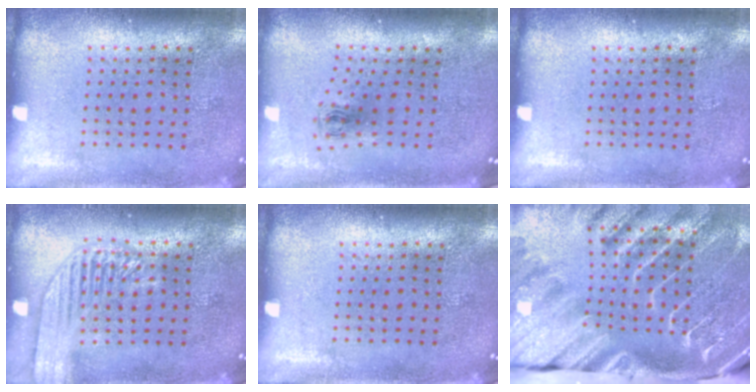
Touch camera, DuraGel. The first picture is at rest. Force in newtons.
{"total": 0.7, "press": 0.4, "slide": 0.6}
{"total": 0.0}
{"total": 1.8, "press": 1.8, "slide": 0.3}
{"total": 0.0}
{"total": 4.7, "press": 3.5, "slide": 3.2}